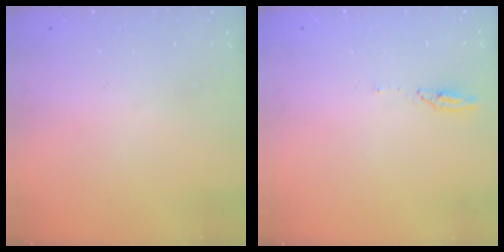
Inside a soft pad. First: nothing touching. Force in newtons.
{"total": 3.3, "press": 3.3, "slide": 0.3}